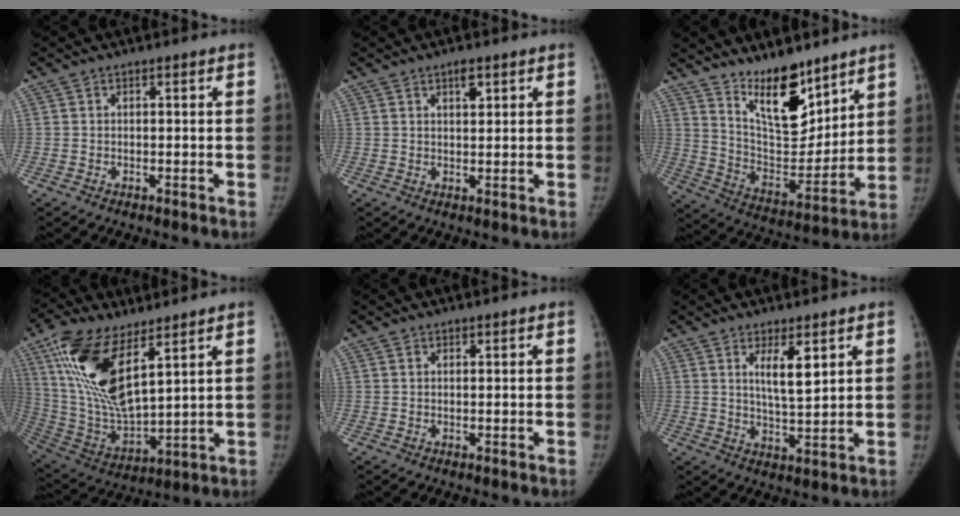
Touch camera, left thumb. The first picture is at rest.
{"total": 2.6, "force": [1.5, 1.1, 1.8], "torque": [-0.020, -0.008, 0.025]}
{"total": 15.6, "force": [11.2, 6.0, 9.0], "torque": [-0.098, -0.093, 0.205]}
{"total": 19.2, "force": [9.3, 7.7, 14.9], "torque": [-0.297, -0.041, 0.189]}
{"total": 0.7, "force": [0.5, 0.5, 0.2], "torque": [0.003, -0.002, 0.006]}
{"total": 6.2, "force": [2.9, 1.8, 5.2], "torque": [-0.079, -0.028, 0.056]}